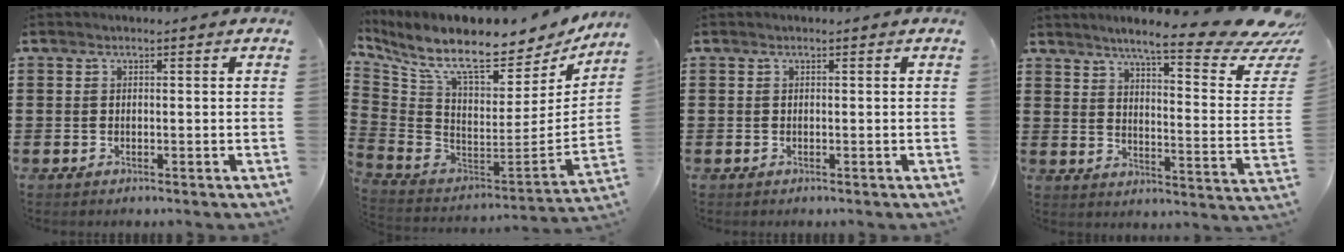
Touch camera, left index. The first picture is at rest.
{"total": 10.9, "force": [8.6, 2.4, 6.2], "torque": [-0.141, -0.078, 0.149]}
{"total": 0.0}
{"total": 10.9, "force": [8.1, 0.6, 7.2], "torque": [-0.123, -0.062, 0.126]}